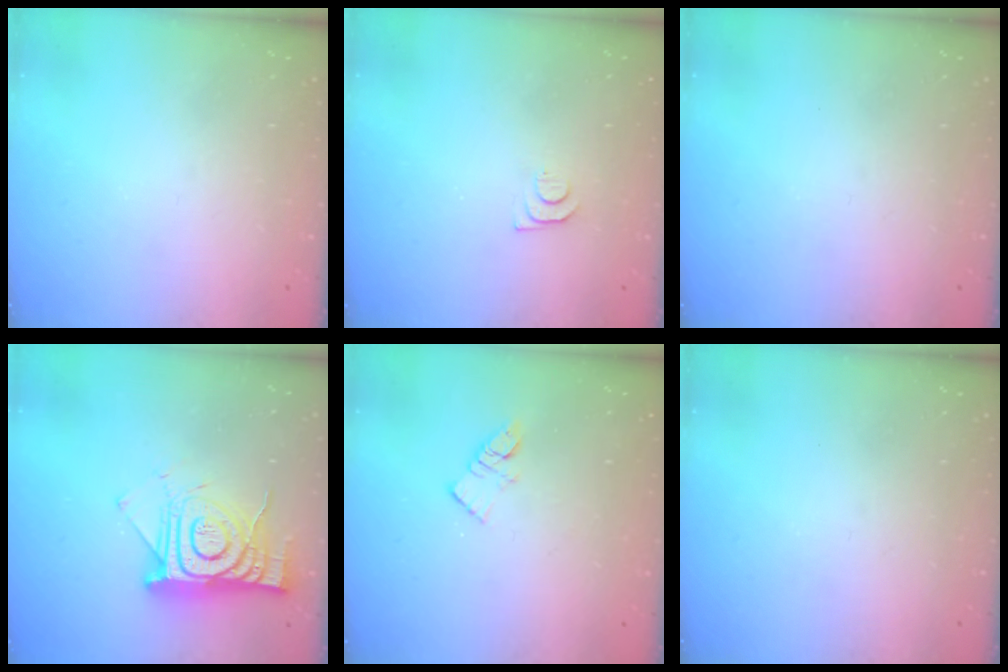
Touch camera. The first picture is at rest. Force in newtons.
{"total": 4.0, "press": 4.0, "slide": 0.6}
{"total": 0.0}
{"total": 14.7, "press": 14.6, "slide": 1.2}
{"total": 5.7, "press": 5.7, "slide": 0.2}
{"total": 0.0}